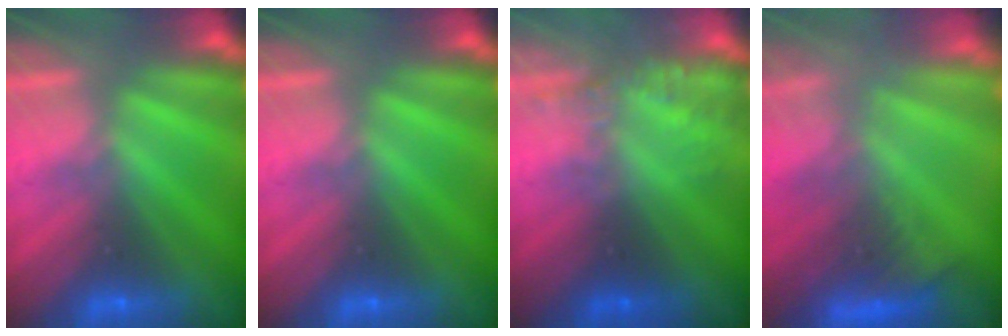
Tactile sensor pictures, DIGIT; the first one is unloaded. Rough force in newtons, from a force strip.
{"total": 0.0}
{"total": 2.2}
{"total": 6.8}